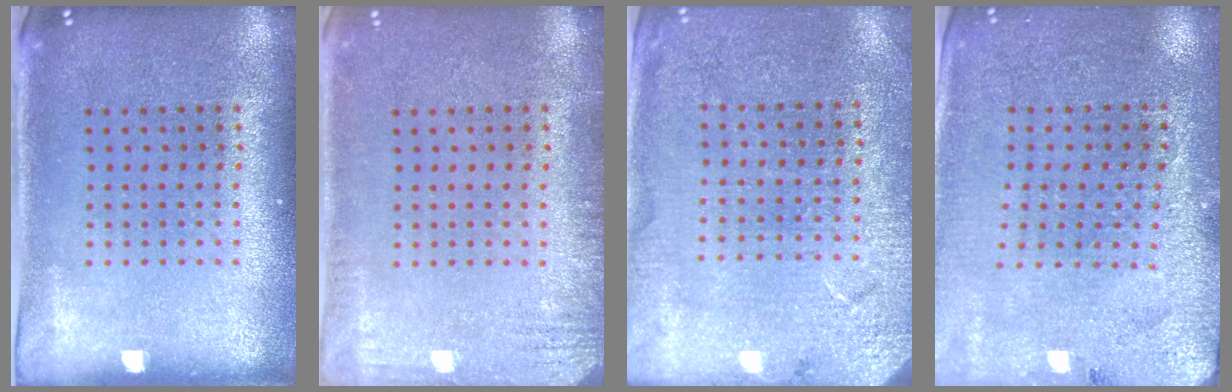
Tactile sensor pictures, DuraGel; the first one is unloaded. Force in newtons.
{"total": 2.1, "press": 2.1, "slide": 0.2}
{"total": 2.7, "press": 2.7, "slide": 0.1}
{"total": 2.7, "press": 2.7, "slide": 0.3}